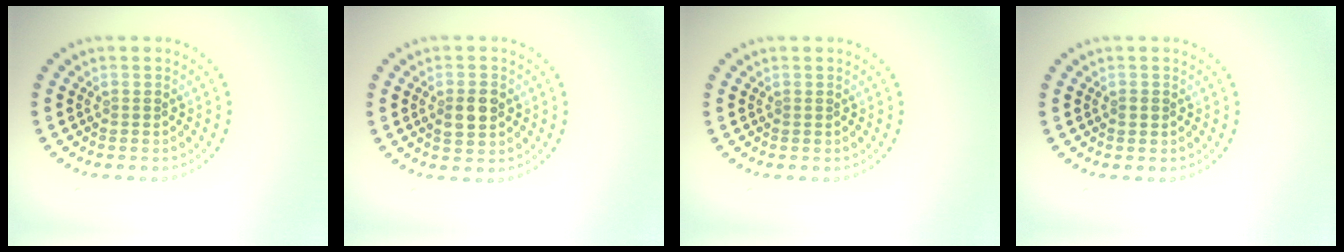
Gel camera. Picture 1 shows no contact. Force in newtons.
{"total": 2.7, "press": 2.7, "slide": 0.2}
{"total": 0.0}
{"total": 0.8, "press": 0.8, "slide": 0.3}